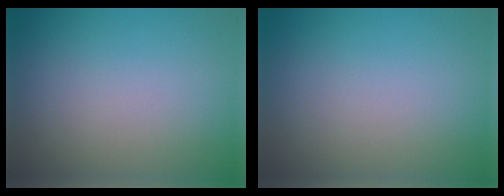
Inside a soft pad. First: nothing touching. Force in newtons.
{"total": 0.0}